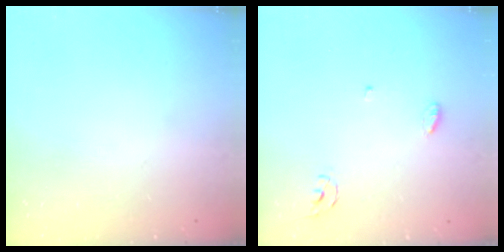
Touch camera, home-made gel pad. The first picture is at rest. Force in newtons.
{"total": 3.9, "press": 3.9, "slide": 0.2}